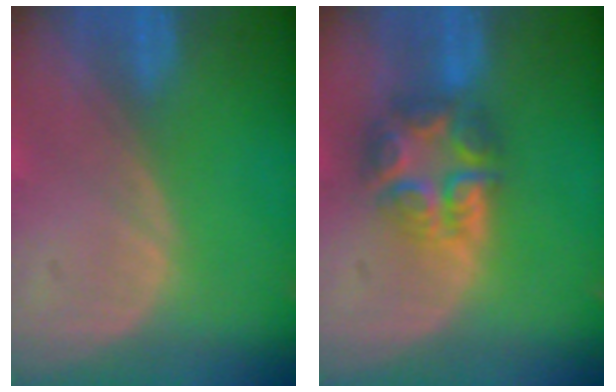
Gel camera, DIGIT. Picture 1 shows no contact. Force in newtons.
{"total": 7.7, "press": 6.7, "slide": 3.8}